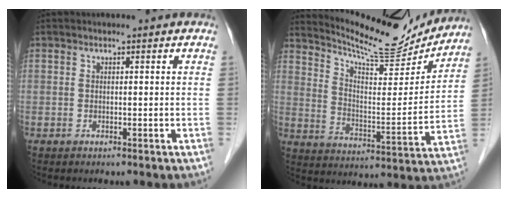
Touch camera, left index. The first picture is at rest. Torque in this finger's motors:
{"motor_torque": [0.38, -0.52, 0.29, 0.05]}